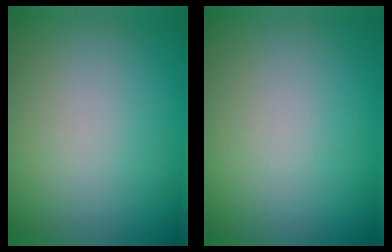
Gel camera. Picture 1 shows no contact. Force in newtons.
{"total": 0.0}